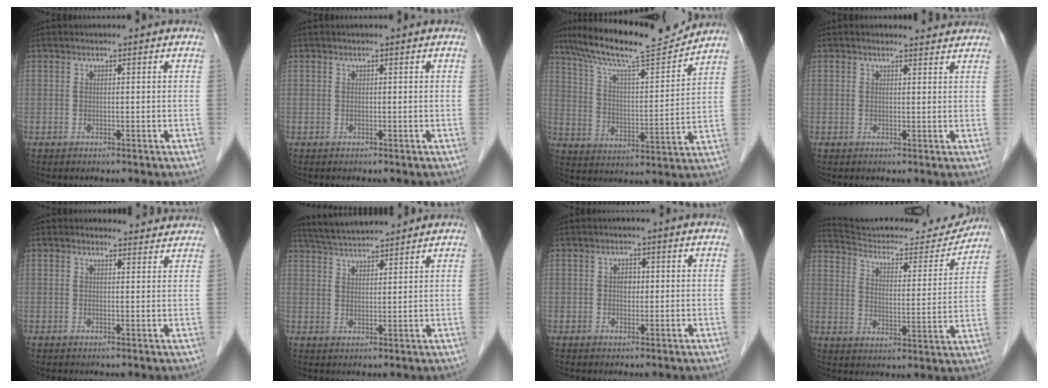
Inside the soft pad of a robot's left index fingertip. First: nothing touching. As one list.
[{"total": 0.0}, {"total": 16.9, "force": [15.0, 1.1, 7.6], "torque": [-0.138, 0.007, 0.246]}, {"total": 2.6, "force": [2.5, 0.8, 0.0], "torque": [-0.006, 0.002, 0.023]}, {"total": 3.2, "force": [3.0, 1.0, -0.2], "torque": [0.000, 0.002, 0.028]}, {"total": 8.6, "force": [8.2, 0.9, 2.7], "torque": [-0.054, 0.030, 0.140]}, {"total": 1.7, "force": [0.2, 1.2, 1.1], "torque": [-0.017, 0.004, 0.003]}, {"total": 18.9, "force": [18.4, 2.5, 3.6], "torque": [-0.055, -0.027, 0.261]}]